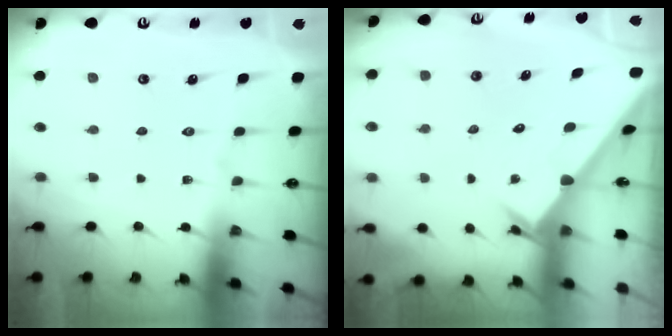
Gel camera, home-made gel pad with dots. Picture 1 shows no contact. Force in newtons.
{"total": 2.5, "press": 2.5, "slide": 0.2}